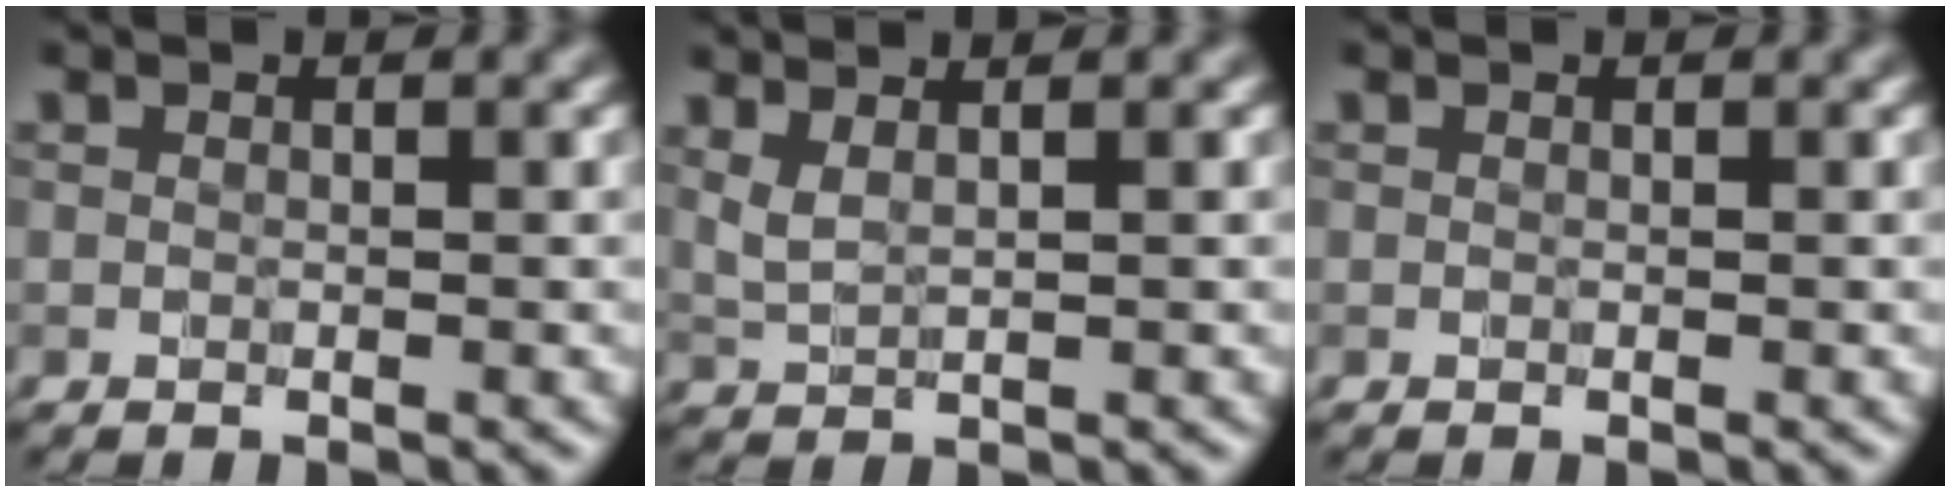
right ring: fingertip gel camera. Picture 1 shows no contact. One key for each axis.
{"total": 2.2, "fx": 1.5, "fy": 0.5, "fz": 1.5, "tx": -0.029, "ty": 0.001, "tz": 0.026}
{"total": 0.0}